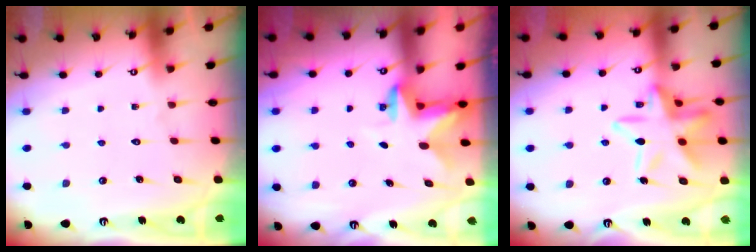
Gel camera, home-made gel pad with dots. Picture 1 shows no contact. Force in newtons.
{"total": 2.6, "press": 2.6, "slide": 0.6}
{"total": 15.9, "press": 15.9, "slide": 1.3}